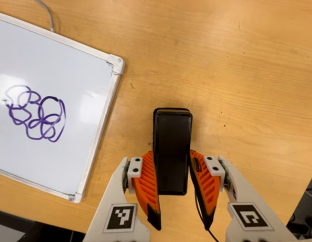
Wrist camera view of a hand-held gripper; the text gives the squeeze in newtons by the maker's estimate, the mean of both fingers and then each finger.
{"total": 5.2, "left": 3.1, "right": 7.2}